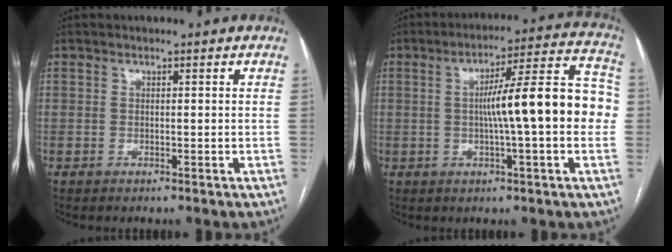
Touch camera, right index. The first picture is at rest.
{"total": 14.7, "force": [-0.2, 1.5, 14.7], "torque": [-0.205, 0.037, -0.006]}